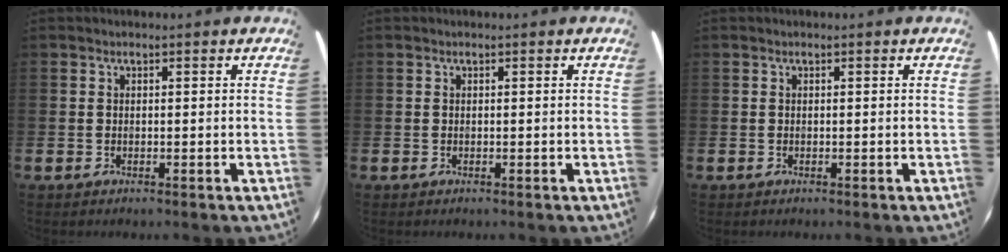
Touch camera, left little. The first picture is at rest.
{"total": 0.0}
{"total": 0.0}